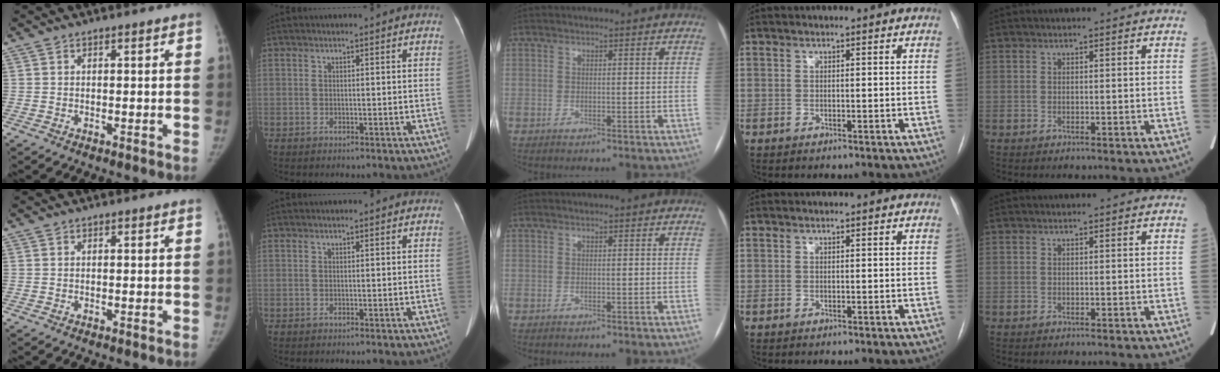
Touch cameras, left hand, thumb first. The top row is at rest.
{}